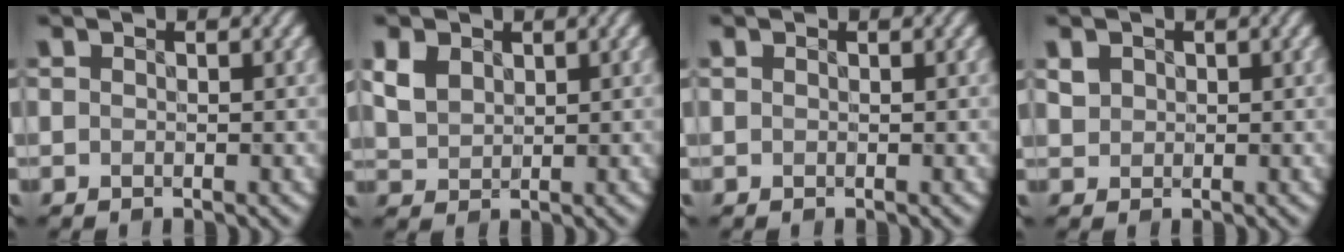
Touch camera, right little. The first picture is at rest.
{"total": 2.0, "force": [0.7, 1.5, 1.1], "torque": [-0.039, -0.002, 0.022]}
{"total": 0.0}
{"total": 0.9, "force": [0.1, 0.9, 0.1], "torque": [-0.012, -0.003, 0.010]}